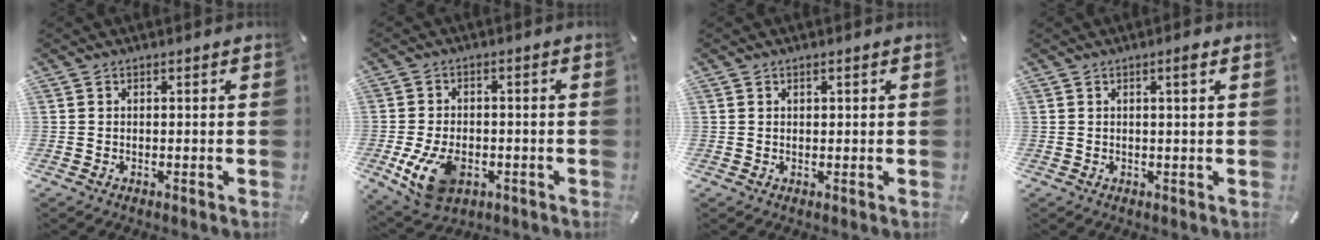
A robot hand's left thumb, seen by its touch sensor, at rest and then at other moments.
{"total": 10.7, "force": [-3.4, 7.0, 7.3], "torque": [-0.142, 0.000, -0.059]}
{"total": 0.7, "force": [0.3, 0.4, 0.5], "torque": [-0.011, 0.002, 0.006]}
{"total": 2.3, "force": [1.0, 0.1, 2.1], "torque": [-0.034, -0.003, 0.013]}